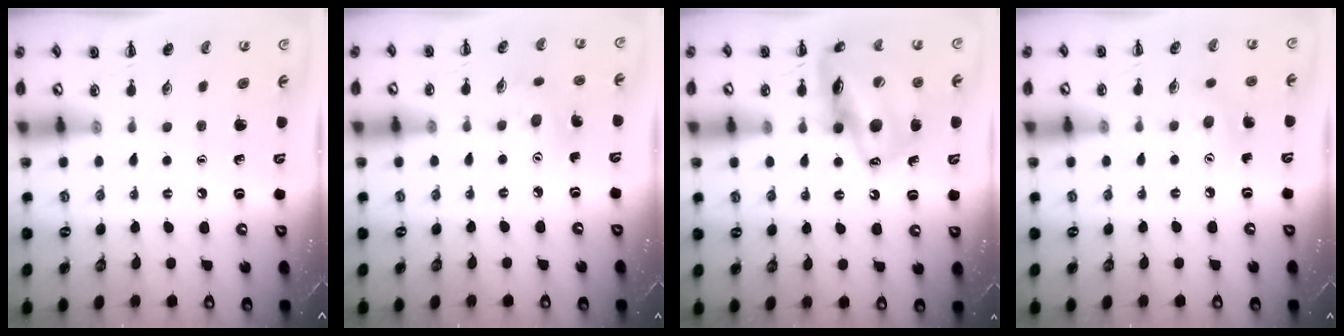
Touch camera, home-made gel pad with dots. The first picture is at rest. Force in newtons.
{"total": 3.2, "press": 3.1, "slide": 0.8}
{"total": 17.9, "press": 17.5, "slide": 4.1}
{"total": 6.2, "press": 6.0, "slide": 1.4}